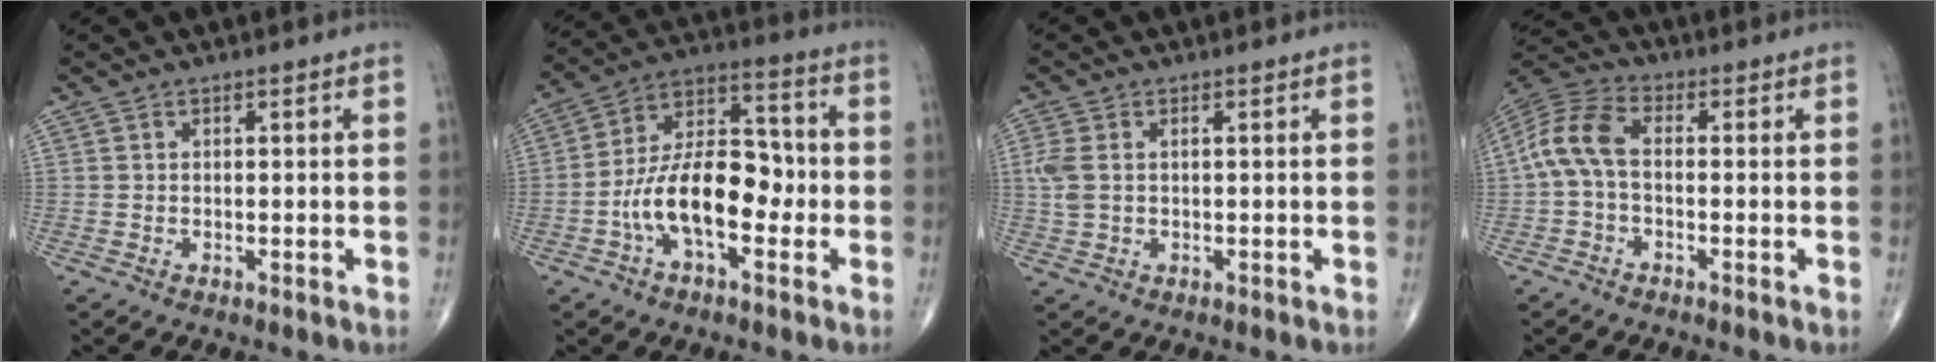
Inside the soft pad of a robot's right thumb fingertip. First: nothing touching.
{"total": 15.3, "force": [-3.8, 8.0, 12.5], "torque": [-0.208, 0.047, -0.074]}
{"total": 4.1, "force": [0.5, 2.5, 3.2], "torque": [-0.105, 0.010, 0.012]}
{"total": 8.5, "force": [-0.7, 4.7, 7.0], "torque": [-0.153, 0.026, -0.025]}